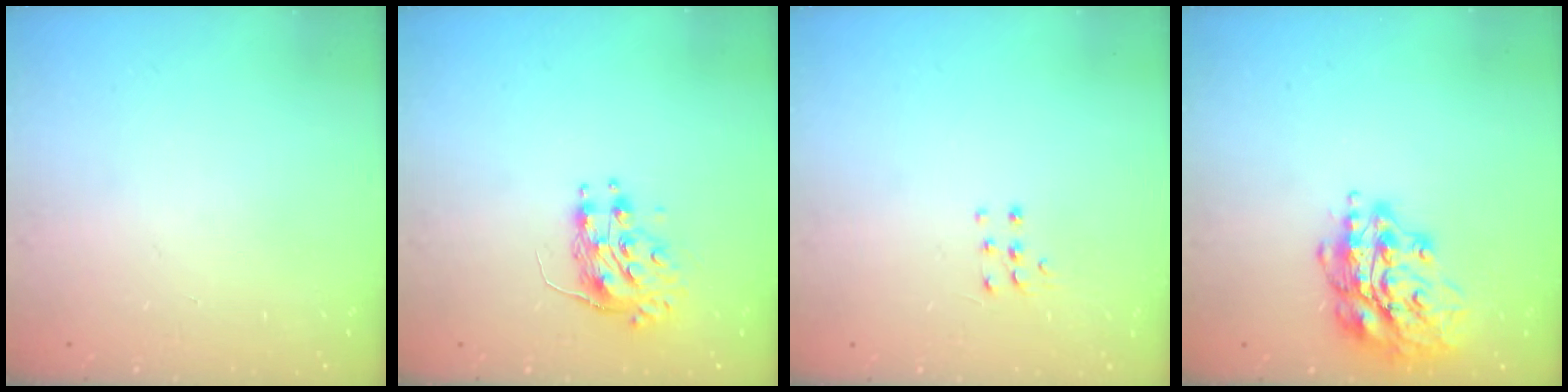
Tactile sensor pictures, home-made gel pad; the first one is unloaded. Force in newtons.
{"total": 8.7, "press": 8.7, "slide": 0.8}
{"total": 3.3, "press": 3.3, "slide": 0.5}
{"total": 16.4, "press": 16.4, "slide": 0.6}